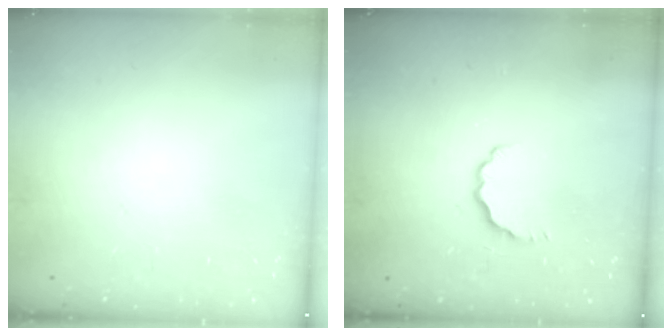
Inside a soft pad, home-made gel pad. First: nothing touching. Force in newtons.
{"total": 4.1, "press": 4.0, "slide": 0.9}